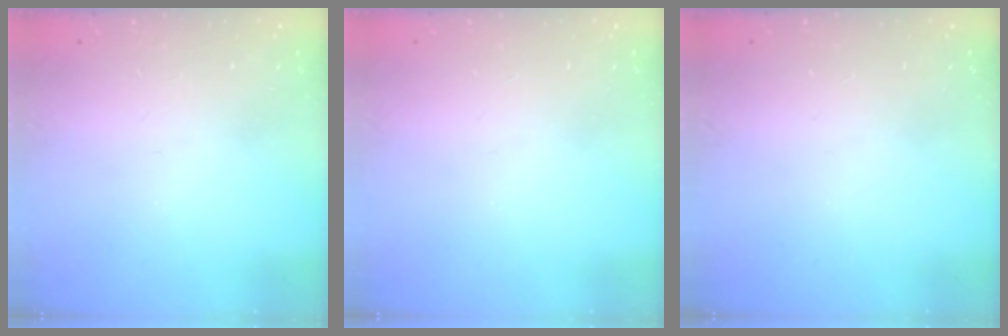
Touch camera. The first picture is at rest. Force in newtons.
{"total": 0.0}
{"total": 0.0}